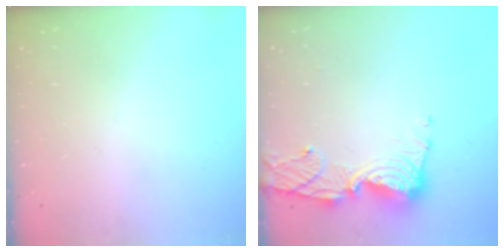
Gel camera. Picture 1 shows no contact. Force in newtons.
{"total": 12.9, "press": 12.8, "slide": 1.6}